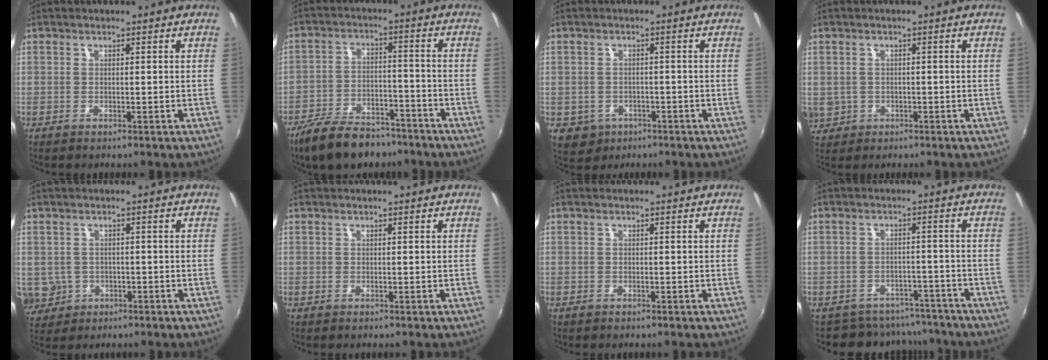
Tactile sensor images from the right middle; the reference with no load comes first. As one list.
[{"total": 13.4, "force": [-10.5, 5.8, 5.9], "torque": [-0.133, 0.000, -0.166]}, {"total": 5.2, "force": [-2.2, 4.5, 1.7], "torque": [-0.044, -0.003, -0.023]}, {"total": 6.6, "force": [-1.1, 6.0, 2.4], "torque": [-0.073, -0.001, -0.006]}, {"total": 6.0, "force": [-1.3, 5.5, 2.0], "torque": [-0.053, -0.002, -0.008]}, {"total": 0.0}, {"total": 0.5, "force": [-0.4, 0.3, 0.0], "torque": [-0.001, -0.002, -0.009]}, {"total": 10.6, "force": [-9.2, 4.9, 1.8], "torque": [-0.044, 0.016, -0.116]}]